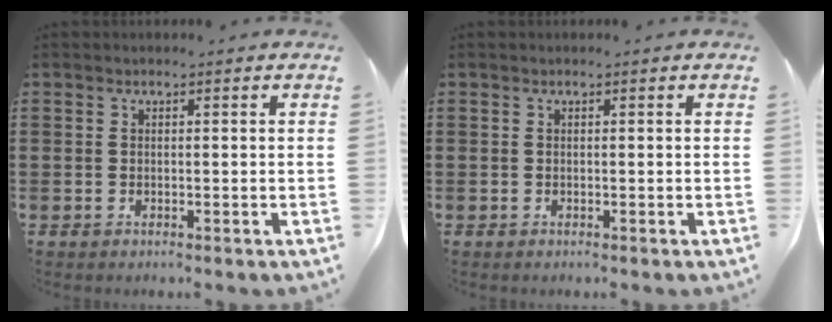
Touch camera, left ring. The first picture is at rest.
{"total": 0.0}